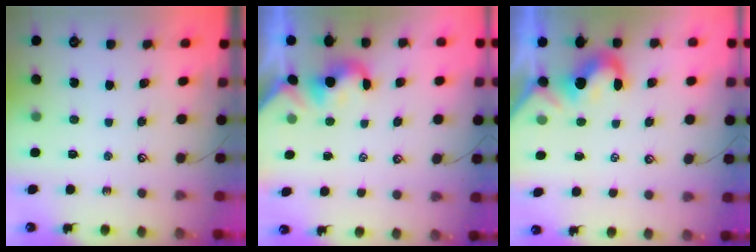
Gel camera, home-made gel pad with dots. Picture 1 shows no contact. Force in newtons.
{"total": 1.9, "press": 1.9, "slide": 0.3}
{"total": 1.4, "press": 1.2, "slide": 0.8}